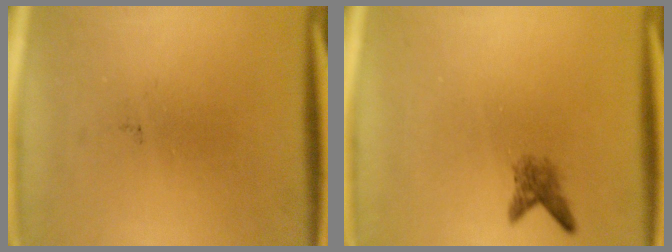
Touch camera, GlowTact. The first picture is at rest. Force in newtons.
{"total": 2.1}